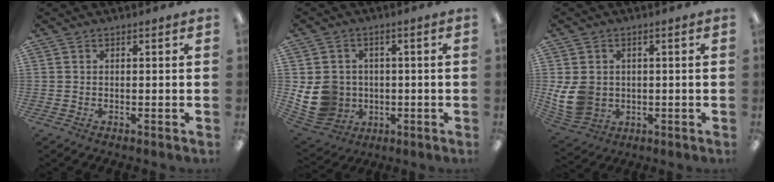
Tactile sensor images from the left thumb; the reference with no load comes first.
{"total": 10.8, "force": [-1.4, 9.6, 4.8], "torque": [-0.115, 0.012, -0.016]}
{"total": 8.7, "force": [0.2, 7.5, 4.5], "torque": [-0.103, 0.010, 0.008]}